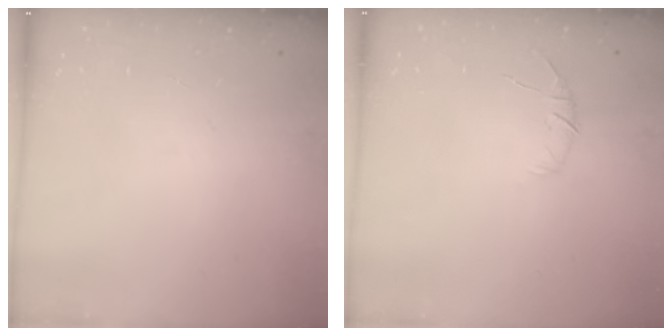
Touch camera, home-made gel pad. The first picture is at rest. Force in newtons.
{"total": 6.0, "press": 5.8, "slide": 1.5}